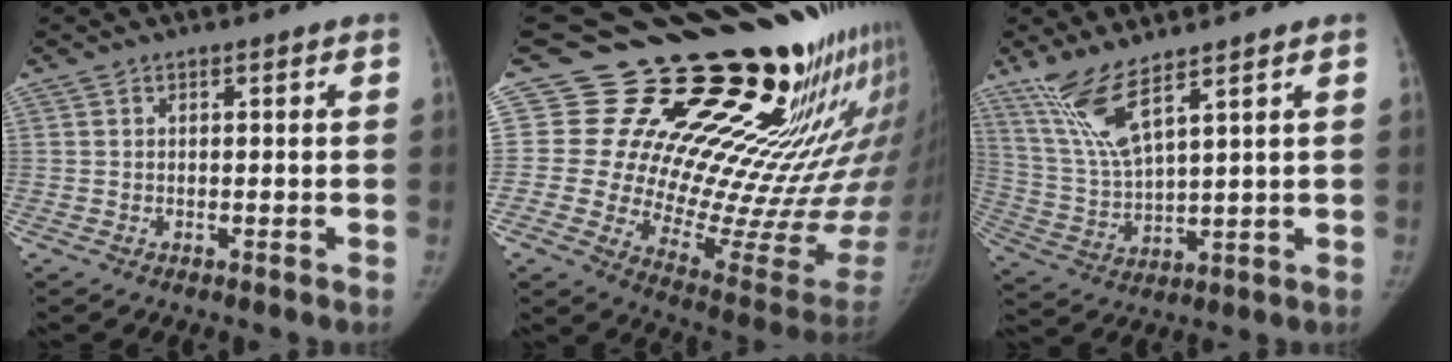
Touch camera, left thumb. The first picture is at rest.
{"total": 25.6, "force": [17.3, 7.6, 17.2], "torque": [-0.200, -0.136, 0.259]}
{"total": 9.5, "force": [6.6, 1.3, 6.7], "torque": [-0.146, -0.040, 0.150]}